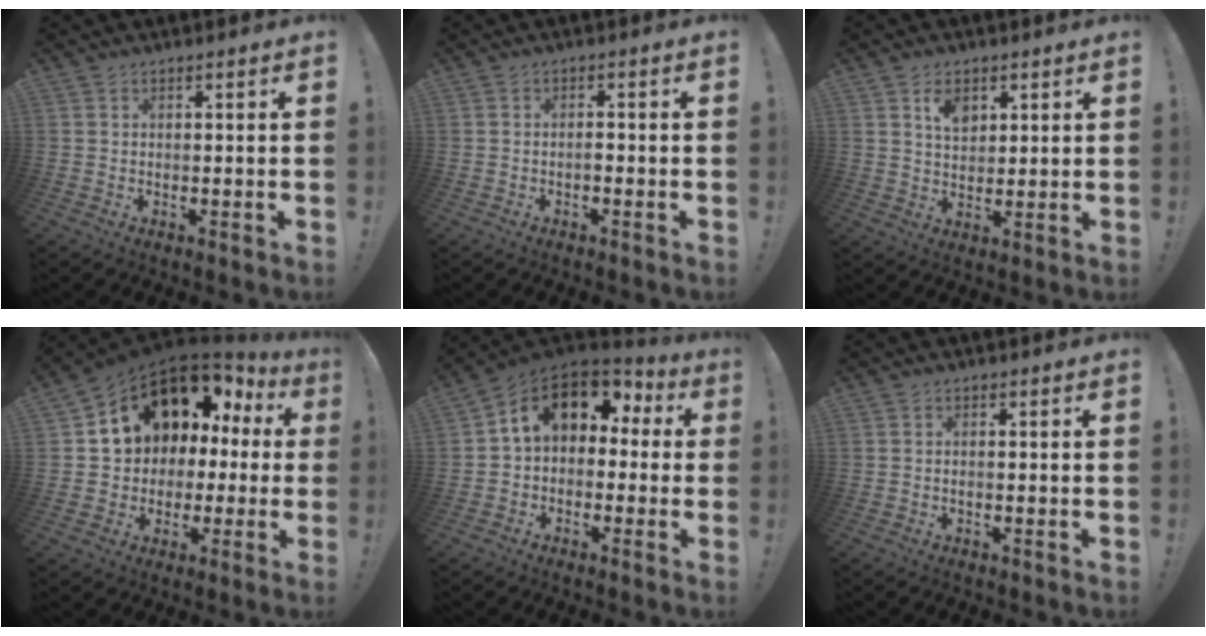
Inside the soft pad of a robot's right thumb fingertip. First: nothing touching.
{"total": 1.0, "force": [-0.7, 0.3, 0.6], "torque": [-0.010, 0.001, -0.014]}
{"total": 5.9, "force": [2.9, 3.8, 3.5], "torque": [-0.053, -0.007, 0.050]}
{"total": 11.9, "force": [5.8, 8.5, 5.9], "torque": [-0.099, -0.045, 0.114]}
{"total": 11.0, "force": [3.1, 7.6, 7.3], "torque": [-0.117, 0.001, 0.056]}
{"total": 0.5, "force": [-0.2, 0.1, 0.5], "torque": [-0.009, 0.001, -0.004]}